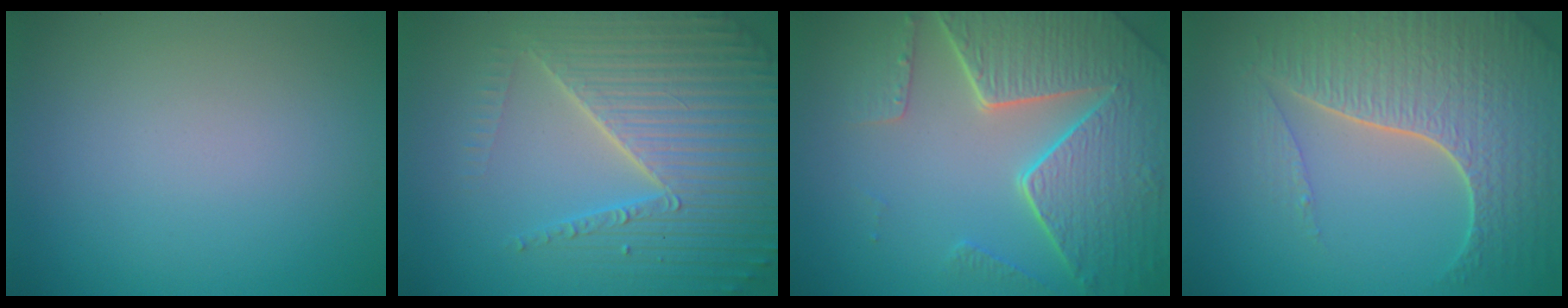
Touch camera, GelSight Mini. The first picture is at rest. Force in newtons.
{"total": 7.1, "press": 6.9, "slide": 1.7}
{"total": 8.1, "press": 5.9, "slide": 5.5}
{"total": 7.4, "press": 5.5, "slide": 5.0}